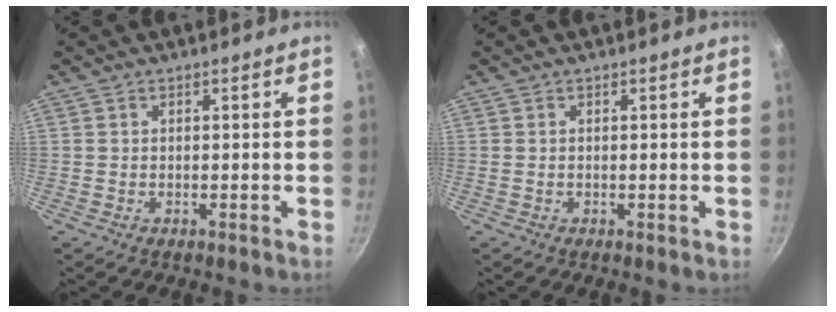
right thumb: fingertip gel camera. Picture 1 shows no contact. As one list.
[{"total": 0.0}]